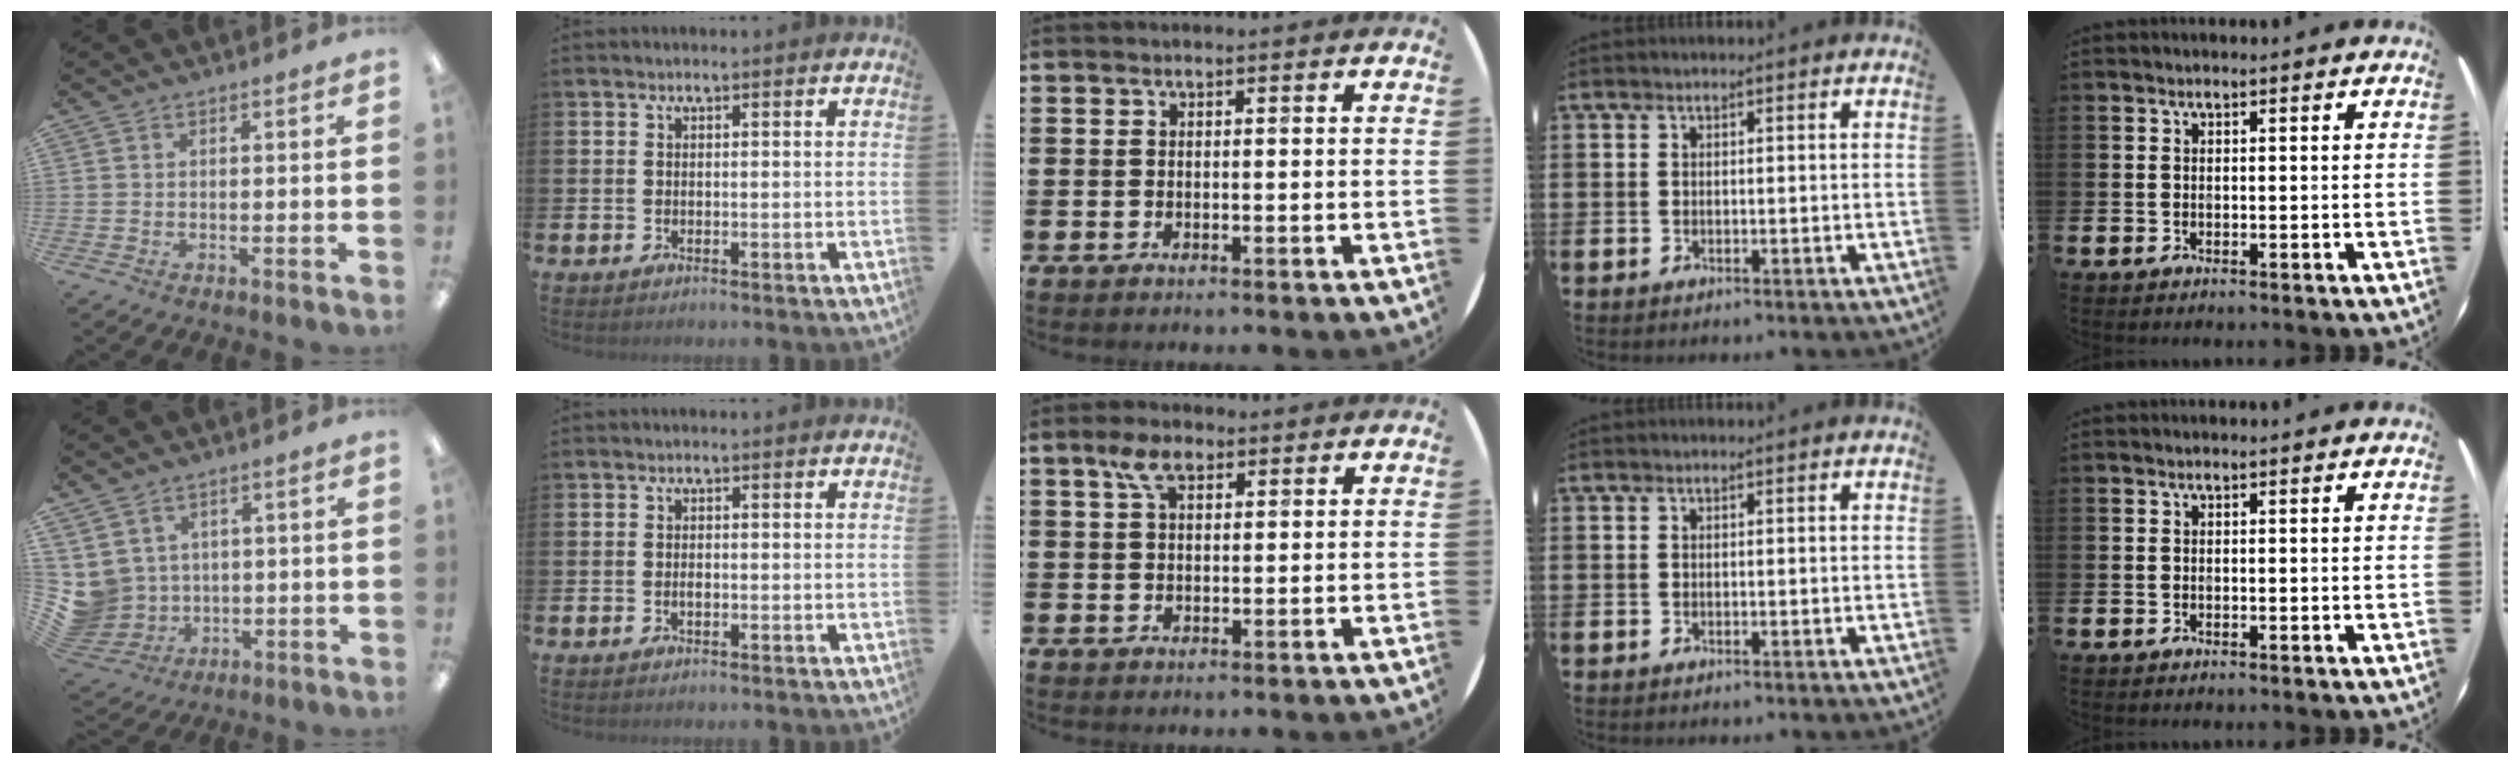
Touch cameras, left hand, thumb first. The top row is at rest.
{"thumb": {"total": 6.5, "force": [2.2, 6.1, 0.9], "torque": [-0.064, -0.020, 0.050]}, "index": {"total": 0.8, "force": [-0.2, 0.4, 0.6], "torque": [-0.012, 0.000, -0.005]}, "middle": {"total": 4.3, "force": [2.7, 2.1, 2.6], "torque": [-0.050, 0.006, 0.046]}}